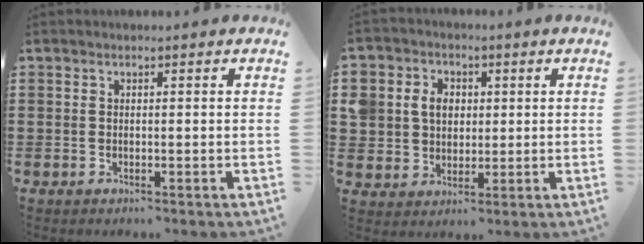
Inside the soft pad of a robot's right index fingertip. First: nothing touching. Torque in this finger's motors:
{"motor_torque": [0.67, -0.40, 0.23, 0.07]}